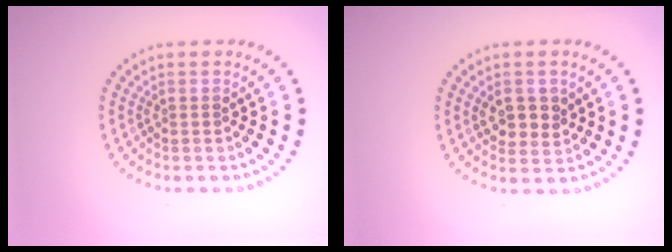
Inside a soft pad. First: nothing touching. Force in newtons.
{"total": 2.6, "press": 2.4, "slide": 1.0}